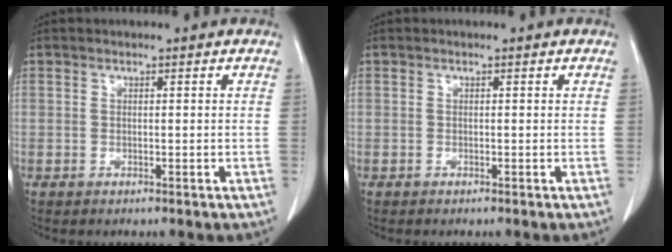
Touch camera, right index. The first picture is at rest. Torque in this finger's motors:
{"motor_torque": [-0.03, 0.01, 0.01, 0.01]}